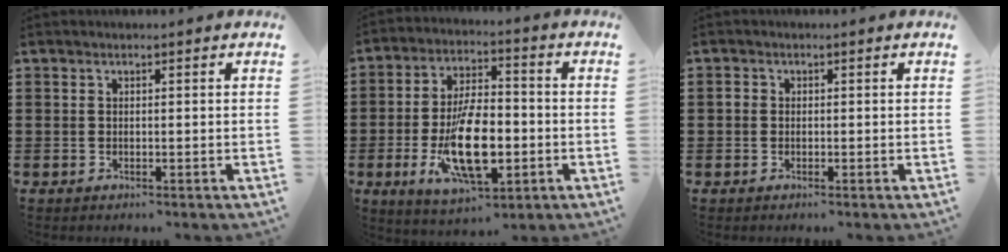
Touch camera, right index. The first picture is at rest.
{"total": 13.5, "force": [-3.3, 5.8, 11.7], "torque": [-0.214, -0.010, -0.057]}
{"total": 1.1, "force": [-0.4, 0.9, 0.4], "torque": [-0.010, 0.004, -0.009]}